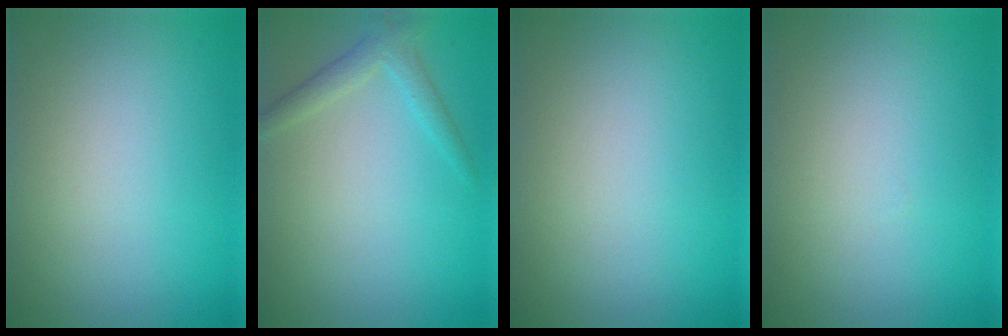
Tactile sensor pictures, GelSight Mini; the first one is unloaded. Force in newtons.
{"total": 1.9, "press": 1.9, "slide": 0.2}
{"total": 0.0}
{"total": 0.0}